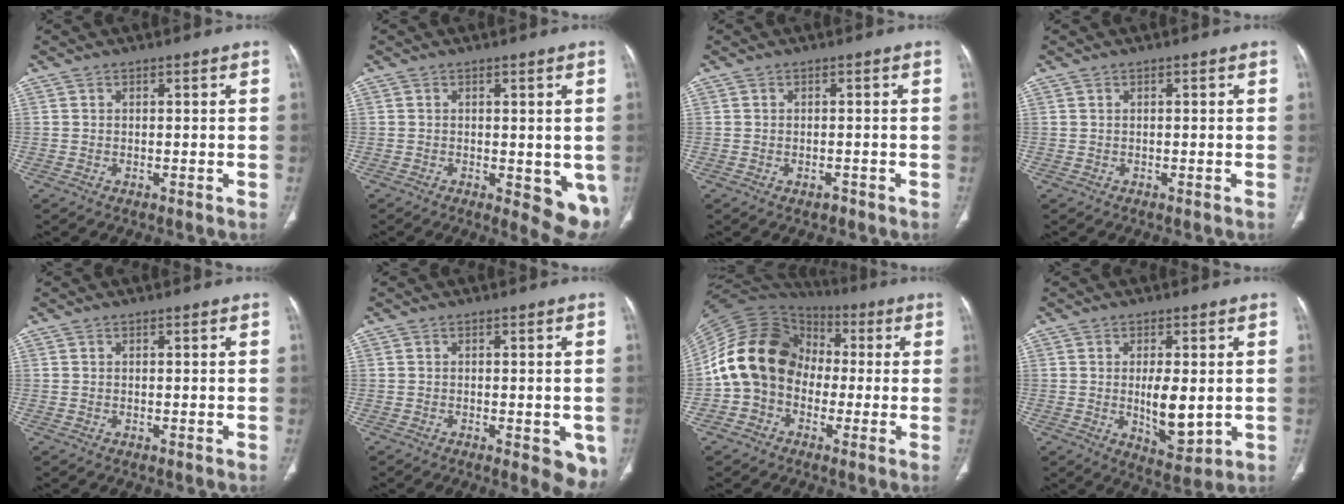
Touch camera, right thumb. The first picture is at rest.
{"total": 7.9, "force": [-1.4, 3.3, 7.0], "torque": [-0.070, -0.017, -0.014]}
{"total": 1.2, "force": [-0.7, 0.7, 0.7], "torque": [-0.009, 0.006, -0.007]}
{"total": 0.0}
{"total": 0.0}
{"total": 6.5, "force": [-2.3, 2.4, 5.6], "torque": [-0.050, -0.010, -0.028]}
{"total": 16.3, "force": [-1.1, 13.5, 9.1], "torque": [-0.150, 0.043, -0.029]}
{"total": 8.5, "force": [-0.3, 3.7, 7.6], "torque": [-0.109, -0.018, 0.008]}